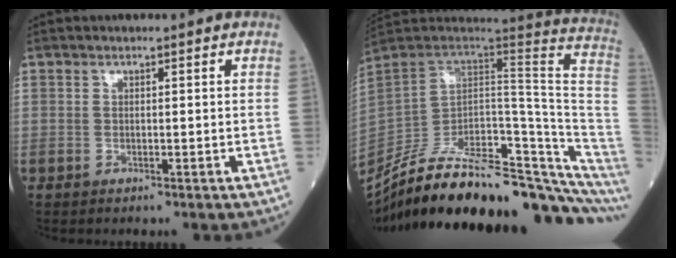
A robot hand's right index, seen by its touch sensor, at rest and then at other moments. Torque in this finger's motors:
{"motor_torque": [0.58, -1.47, 0.48, 0.12]}